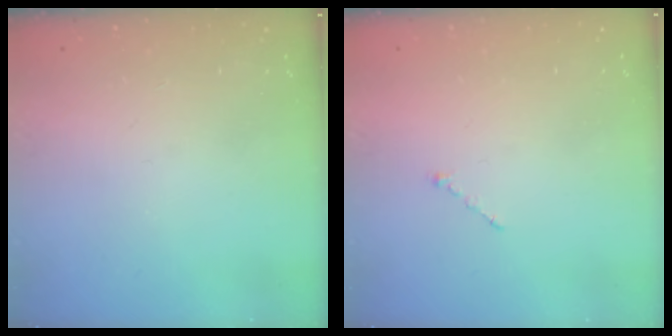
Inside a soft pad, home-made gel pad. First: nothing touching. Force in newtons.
{"total": 1.0, "press": 0.9, "slide": 0.3}